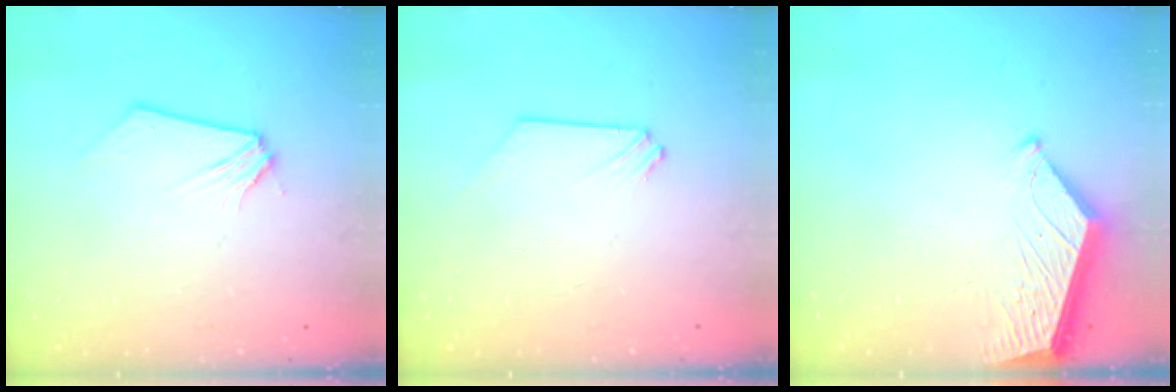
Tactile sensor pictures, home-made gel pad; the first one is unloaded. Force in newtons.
{"total": 0.0}
{"total": 3.9, "press": 3.9, "slide": 0.4}